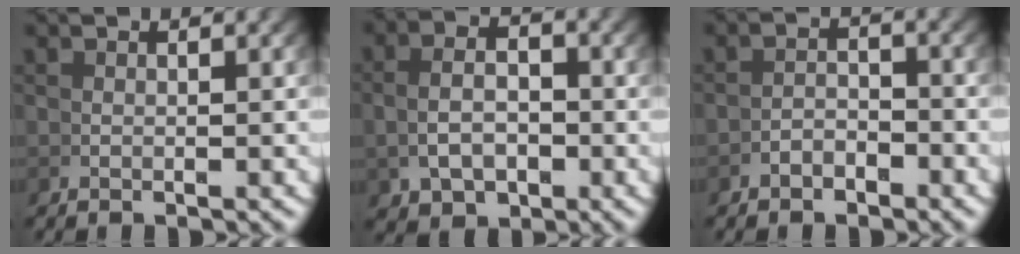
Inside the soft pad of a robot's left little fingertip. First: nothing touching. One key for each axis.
{"total": 4.3, "fx": -0.2, "fy": 2.8, "fz": 3.2, "tx": -0.048, "ty": -0.010, "tz": 0.005}
{"total": 1.9, "fx": -1.8, "fy": 0.4, "fz": 0.2, "tx": 0.012, "ty": -0.001, "tz": -0.035}